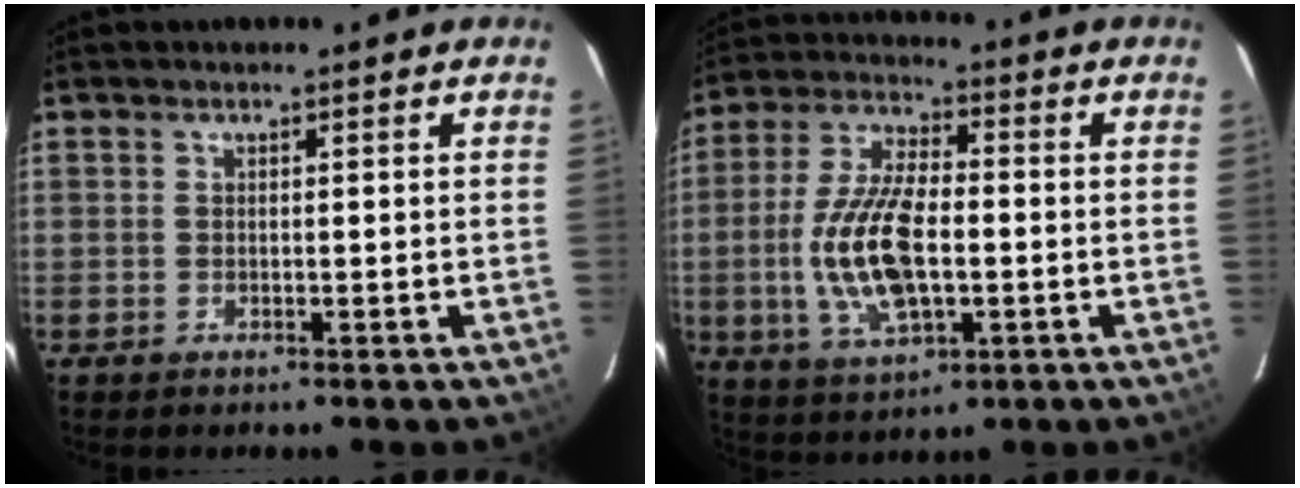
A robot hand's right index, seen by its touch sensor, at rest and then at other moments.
{"total": 14.8, "force": [-2.3, 6.4, 13.1], "torque": [-0.272, -0.001, -0.040]}